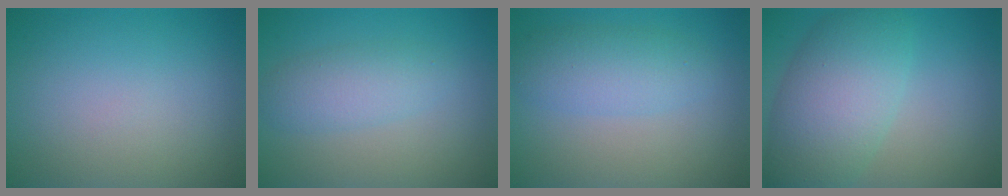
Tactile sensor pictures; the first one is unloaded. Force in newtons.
{"total": 2.8, "press": 2.8, "slide": 0.1}
{"total": 3.5, "press": 3.5, "slide": 0.2}
{"total": 7.4, "press": 7.3, "slide": 0.4}